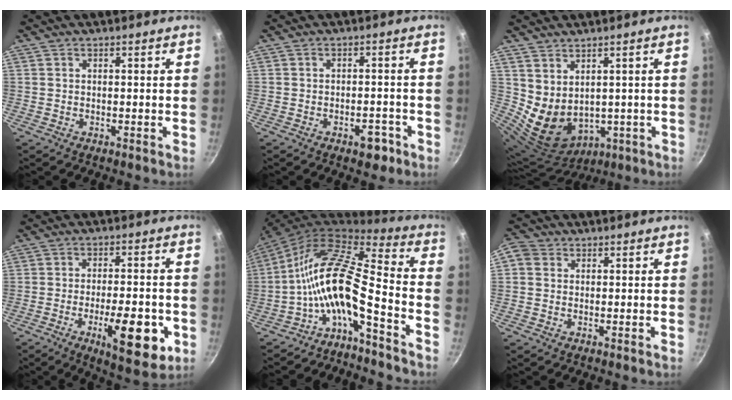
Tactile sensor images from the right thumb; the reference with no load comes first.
{"total": 4.4, "force": [-2.5, 2.4, 2.6], "torque": [-0.018, 0.021, -0.026]}
{"total": 9.6, "force": [1.9, 7.2, 6.1], "torque": [-0.095, -0.020, 0.066]}
{"total": 14.1, "force": [-4.6, 5.0, 12.4], "torque": [-0.156, 0.007, -0.060]}
{"total": 13.4, "force": [-6.6, 3.7, 11.1], "torque": [-0.217, 0.076, -0.143]}
{"total": 3.0, "force": [0.5, 2.7, 1.2], "torque": [-0.014, 0.002, -0.004]}